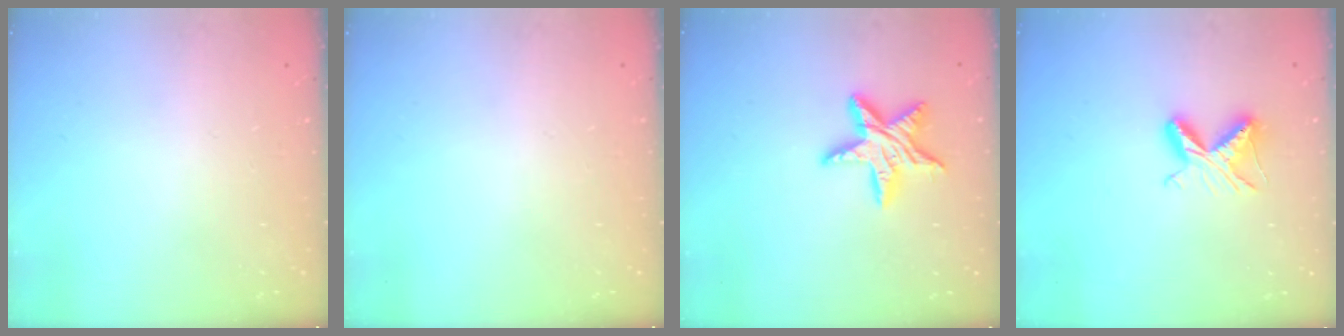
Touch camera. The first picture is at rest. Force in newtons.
{"total": 0.0}
{"total": 11.6, "press": 11.6, "slide": 0.4}
{"total": 6.7, "press": 6.7, "slide": 0.8}